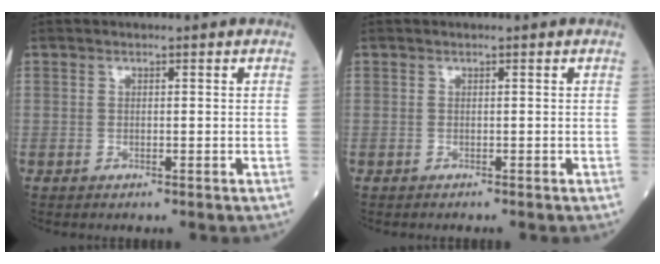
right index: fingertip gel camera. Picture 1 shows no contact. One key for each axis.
{"total": 0.7, "fx": -0.6, "fy": 0.0, "fz": 0.3, "tx": 0.000, "ty": 0.000, "tz": -0.007}